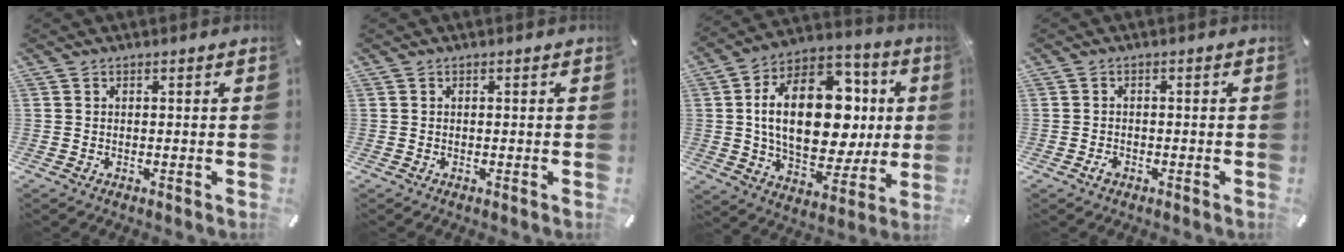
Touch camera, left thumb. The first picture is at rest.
{"total": 0.0}
{"total": 24.8, "force": [3.1, 15.5, 19.0], "torque": [-0.340, -0.009, 0.056]}
{"total": 1.6, "force": [-0.9, 1.0, 0.8], "torque": [-0.016, 0.004, -0.018]}